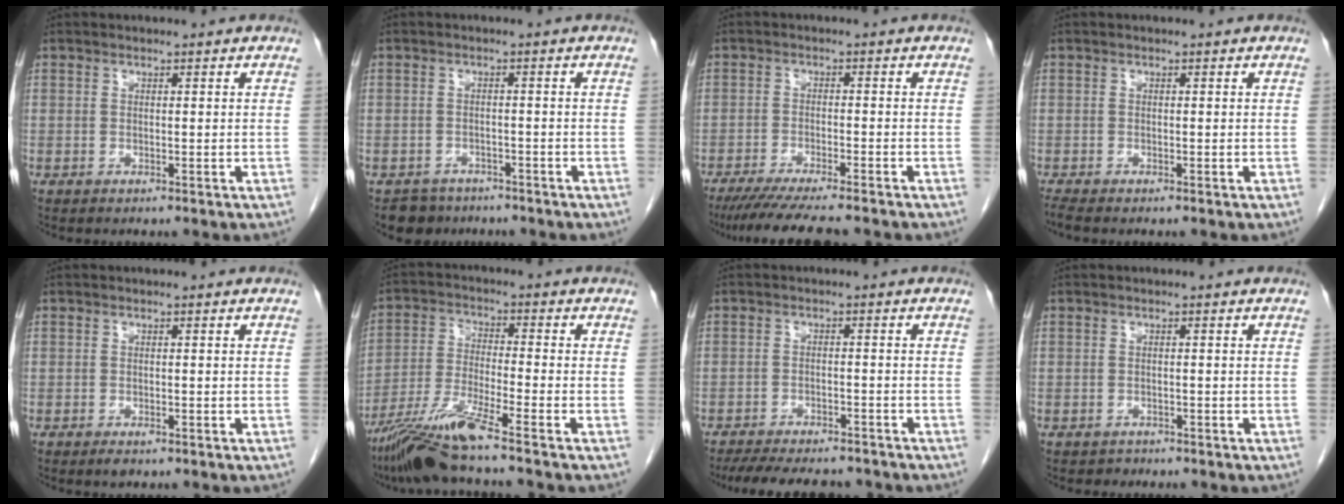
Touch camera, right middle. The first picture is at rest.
{"total": 3.9, "force": [-3.1, 2.4, -0.1], "torque": [0.003, 0.005, -0.048]}
{"total": 11.4, "force": [-9.7, 0.6, 5.9], "torque": [-0.078, -0.026, -0.149]}
{"total": 1.1, "force": [-1.0, -0.2, 0.3], "torque": [-0.016, -0.007, -0.022]}
{"total": 1.2, "force": [-0.8, 0.5, 0.8], "torque": [-0.012, -0.001, -0.007]}
{"total": 9.4, "force": [-7.1, -1.2, 6.0], "torque": [-0.123, -0.030, -0.137]}
{"total": 12.9, "force": [-11.3, 3.5, 5.1], "torque": [-0.090, -0.001, -0.152]}
{"total": 1.0, "force": [-0.8, 0.6, -0.2], "torque": [-0.004, 0.001, -0.015]}